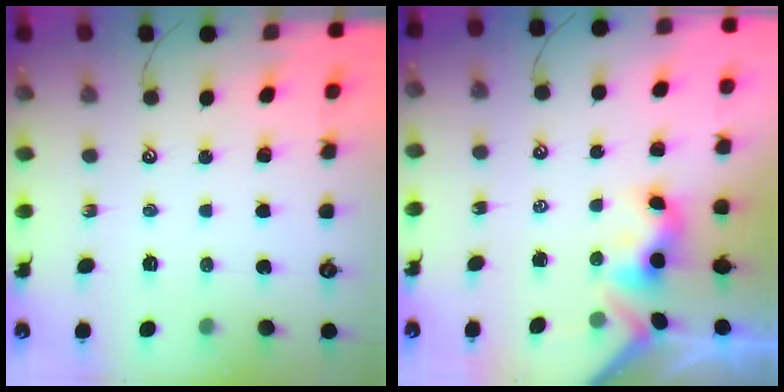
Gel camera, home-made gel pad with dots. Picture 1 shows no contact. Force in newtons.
{"total": 2.9, "press": 2.9, "slide": 0.6}